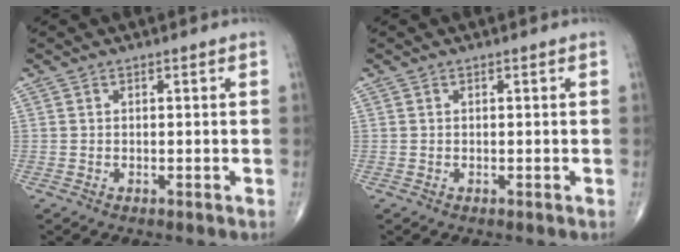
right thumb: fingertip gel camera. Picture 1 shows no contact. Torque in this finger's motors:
{"motor_torque": [0.08, 0.10, -0.01, -0.01, 0.01]}